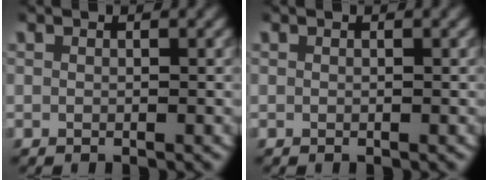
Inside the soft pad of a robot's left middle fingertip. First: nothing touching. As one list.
[{"total": 0.0}]